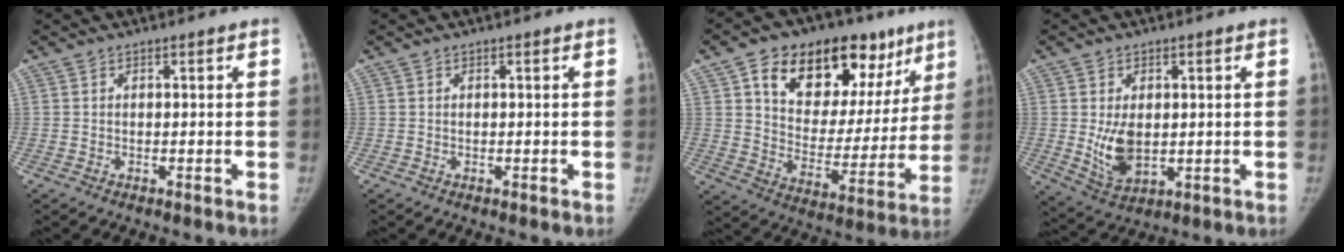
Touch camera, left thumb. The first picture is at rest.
{"total": 0.0}
{"total": 25.4, "force": [13.2, 14.9, 15.7], "torque": [-0.182, -0.008, 0.211]}
{"total": 7.6, "force": [0.2, 4.7, 5.9], "torque": [-0.092, -0.015, 0.018]}